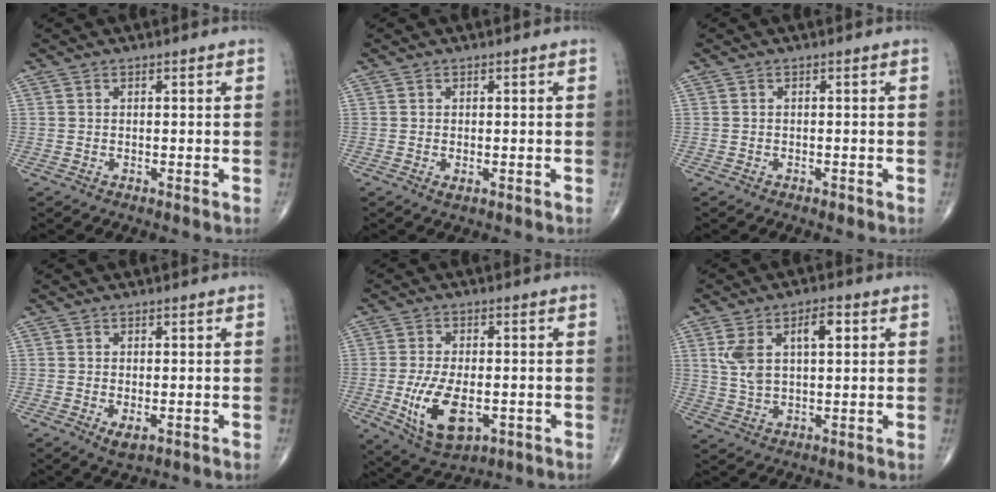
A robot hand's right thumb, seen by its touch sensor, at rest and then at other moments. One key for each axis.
{"total": 0.9, "fx": -0.3, "fy": 0.5, "fz": 0.8, "tx": -0.011, "ty": -0.003, "tz": -0.004}
{"total": 0.6, "fx": -0.5, "fy": 0.3, "fz": 0.3, "tx": -0.005, "ty": 0.000, "tz": -0.009}
{"total": 2.6, "fx": -0.8, "fy": 1.3, "fz": 2.1, "tx": -0.034, "ty": -0.006, "tz": -0.008}
{"total": 11.8, "fx": -3.0, "fy": 6.2, "fz": 9.6, "tx": -0.171, "ty": -0.007, "tz": -0.038}
{"total": 9.8, "fx": 3.0, "fy": 5.0, "fz": 7.8, "tx": -0.139, "ty": 0.009, "tz": 0.060}